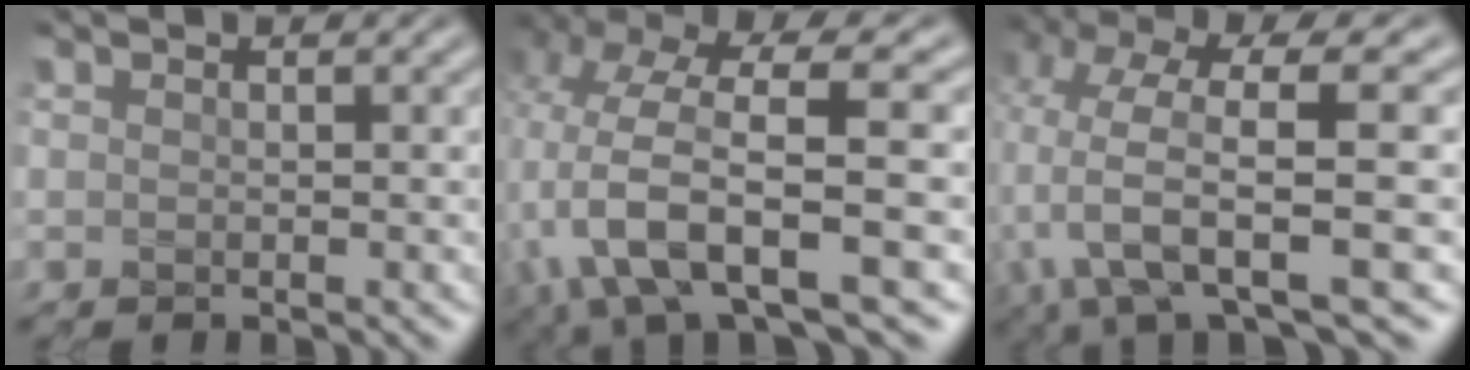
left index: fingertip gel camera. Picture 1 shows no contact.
{"total": 9.7, "force": [-2.9, 3.9, 8.4], "torque": [-0.162, 0.001, -0.056]}
{"total": 9.2, "force": [-1.7, 3.1, 8.5], "torque": [-0.164, 0.002, -0.033]}